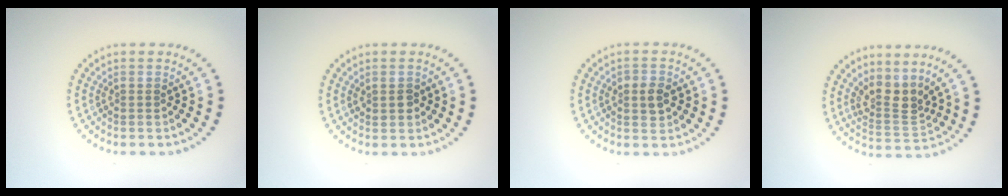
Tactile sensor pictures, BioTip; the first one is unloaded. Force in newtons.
{"total": 1.4, "press": 1.3, "slide": 0.3}
{"total": 2.0, "press": 2.0, "slide": 0.2}
{"total": 3.0, "press": 2.2, "slide": 2.1}